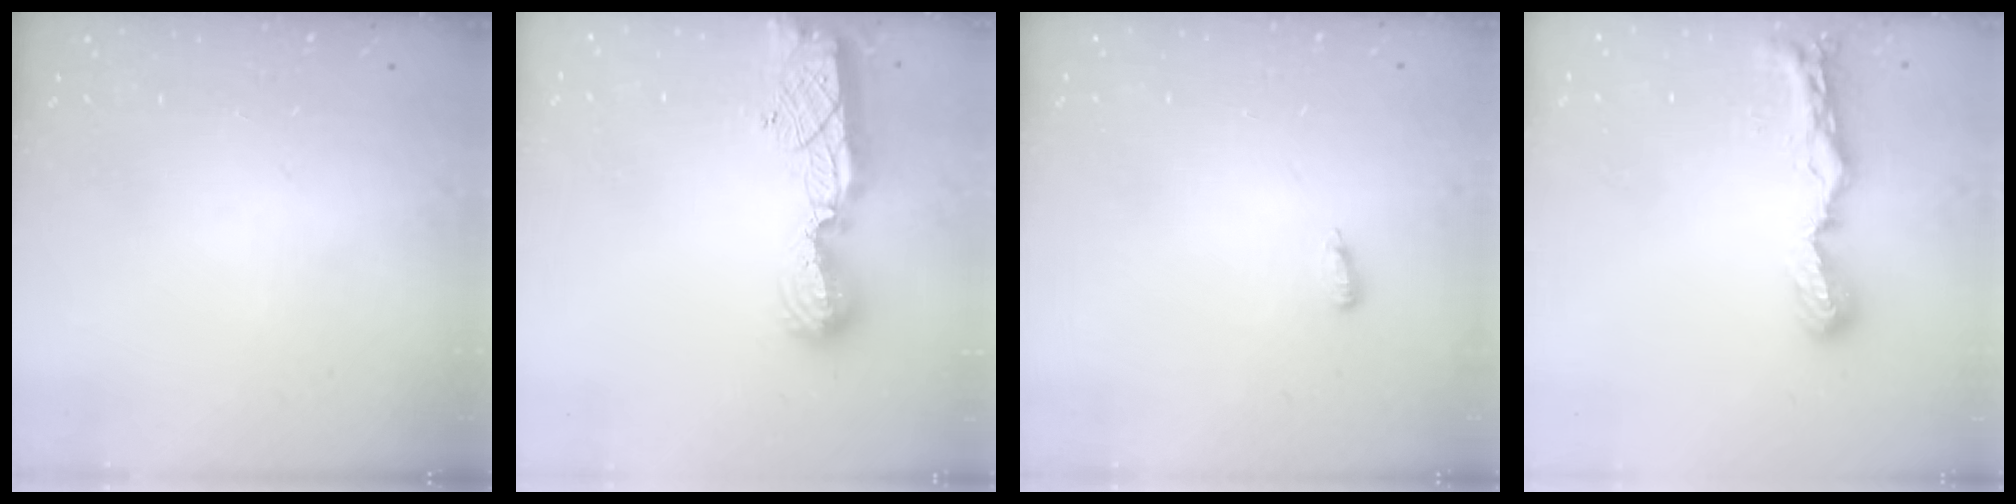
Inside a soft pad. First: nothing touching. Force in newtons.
{"total": 12.7, "press": 12.7, "slide": 1.0}
{"total": 4.4, "press": 3.4, "slide": 2.9}
{"total": 8.8, "press": 8.8, "slide": 0.3}